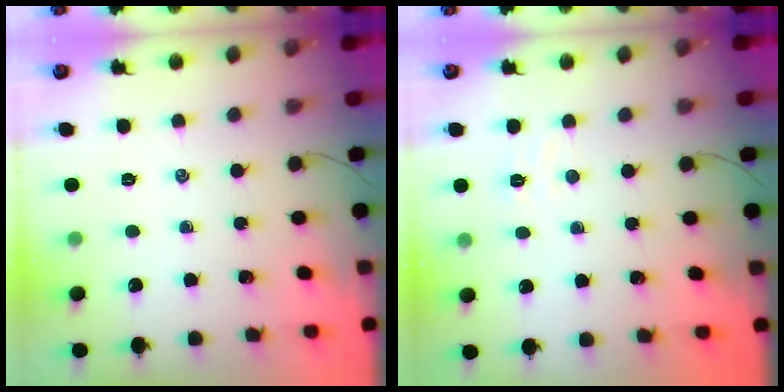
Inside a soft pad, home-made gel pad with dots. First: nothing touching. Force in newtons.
{"total": 2.5, "press": 2.4, "slide": 0.8}